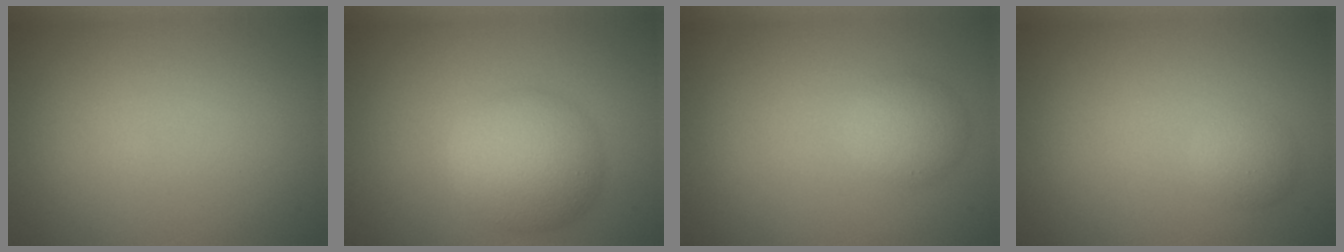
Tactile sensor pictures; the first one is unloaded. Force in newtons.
{"total": 5.9, "press": 5.9, "slide": 0.0}
{"total": 2.4, "press": 2.4, "slide": 0.2}
{"total": 1.4, "press": 1.4, "slide": 0.1}